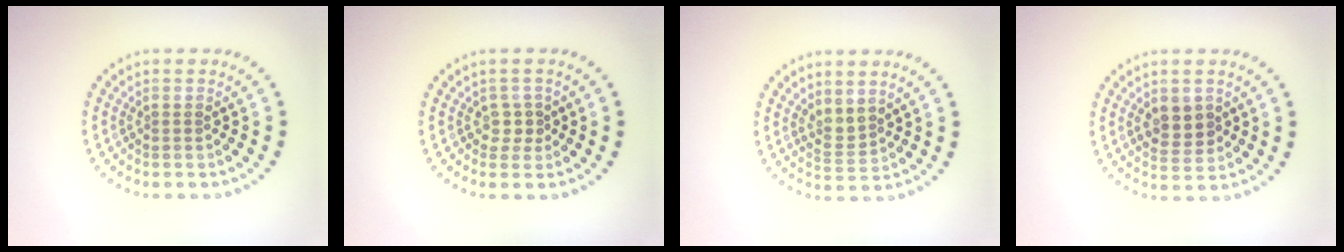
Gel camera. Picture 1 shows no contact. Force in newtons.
{"total": 1.4, "press": 1.0, "slide": 1.0}
{"total": 1.9, "press": 1.5, "slide": 1.1}
{"total": 2.9, "press": 2.8, "slide": 0.4}